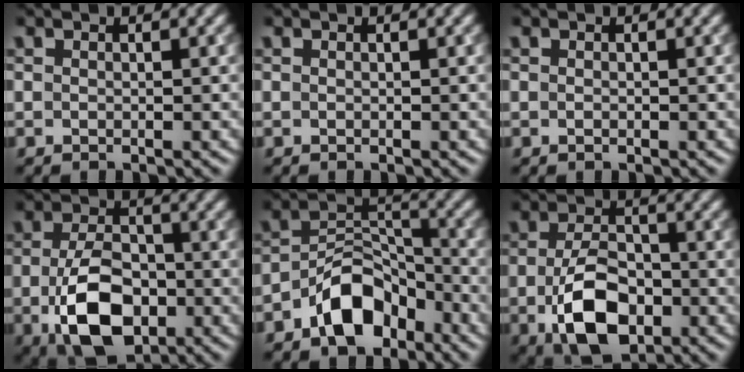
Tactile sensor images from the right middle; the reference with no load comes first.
{"total": 0.0}
{"total": 0.0}
{"total": 8.0, "force": [-2.5, 4.8, 6.0], "torque": [-0.126, -0.013, -0.044]}
{"total": 6.7, "force": [-4.1, 3.8, 3.8], "torque": [-0.054, 0.008, -0.083]}
{"total": 7.4, "force": [-2.4, 4.3, 5.6], "torque": [-0.116, -0.009, -0.045]}